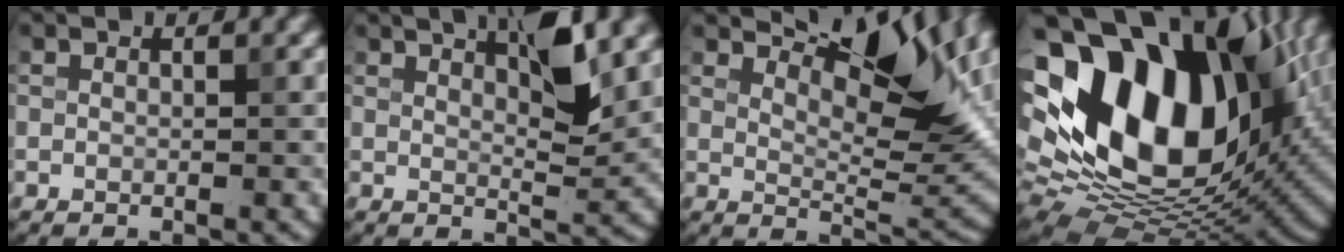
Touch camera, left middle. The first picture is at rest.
{"total": 3.5, "force": [1.8, 0.3, 2.9], "torque": [-0.058, 0.001, 0.047]}
{"total": 7.8, "force": [4.0, 2.4, 6.2], "torque": [-0.106, 0.000, 0.086]}
{"total": 19.1, "force": [3.2, 12.6, 14.1], "torque": [-0.297, 0.005, 0.090]}